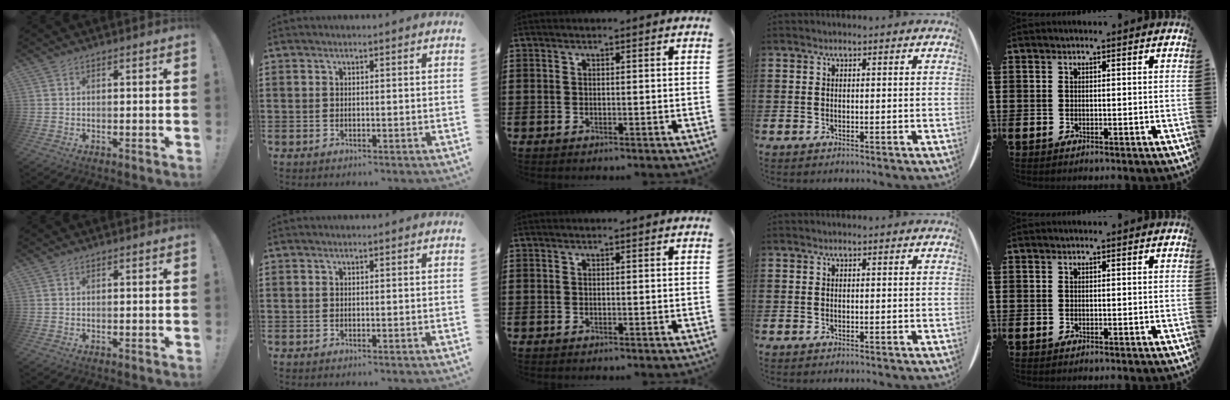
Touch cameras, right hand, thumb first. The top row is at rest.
{}